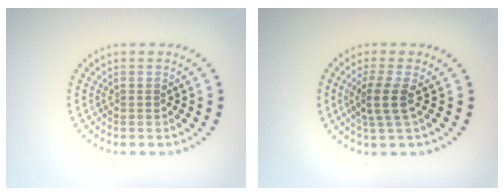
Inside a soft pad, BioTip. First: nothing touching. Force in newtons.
{"total": 2.6, "press": 2.0, "slide": 1.6}